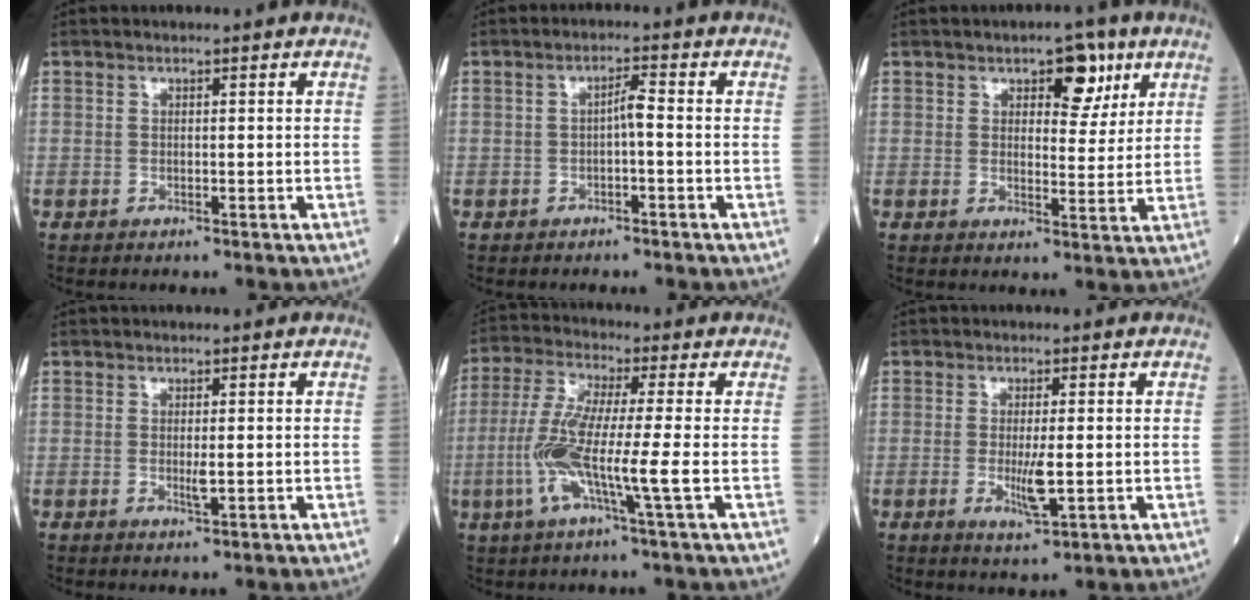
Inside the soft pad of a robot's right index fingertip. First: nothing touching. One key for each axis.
{"total": 2.2, "fx": -0.5, "fy": 0.2, "fz": 2.1, "tx": -0.033, "ty": 0.005, "tz": -0.010}
{"total": 5.9, "fx": 3.2, "fy": 2.8, "fz": 4.1, "tx": -0.049, "ty": 0.004, "tz": 0.042}
{"total": 1.5, "fx": -0.2, "fy": 0.1, "fz": 1.5, "tx": -0.030, "ty": -0.004, "tz": -0.003}
{"total": 9.3, "fx": -2.1, "fy": -0.3, "fz": 9.0, "tx": -0.188, "ty": -0.006, "tz": -0.049}
{"total": 4.3, "fx": -0.7, "fy": 0.6, "fz": 4.2, "tx": -0.081, "ty": -0.008, "tz": -0.010}